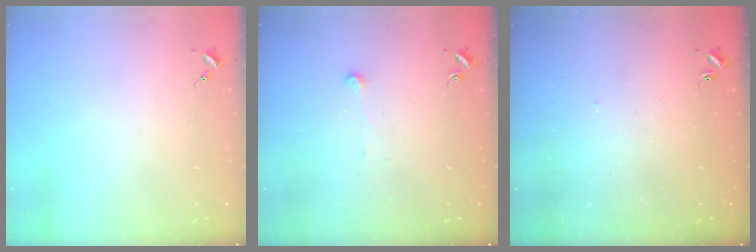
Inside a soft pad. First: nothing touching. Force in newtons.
{"total": 3.7, "press": 3.7, "slide": 0.3}
{"total": 1.2, "press": 1.1, "slide": 0.1}